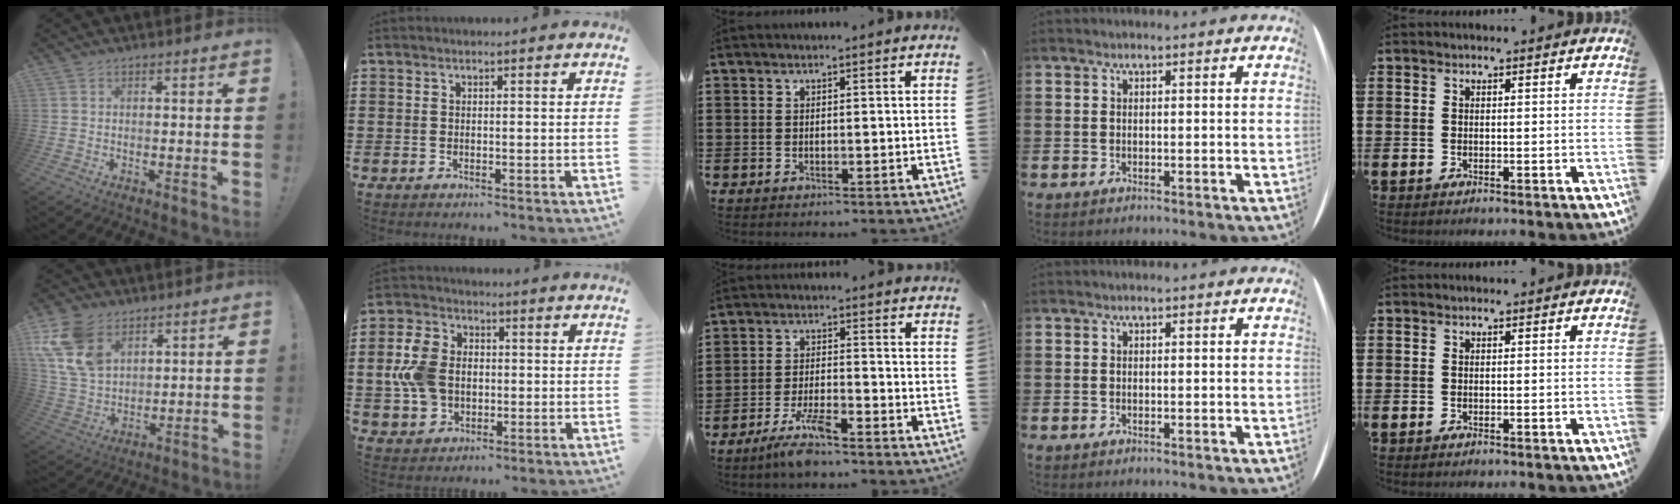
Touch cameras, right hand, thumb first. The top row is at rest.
{"thumb": {"total": 15.0, "force": [7.9, 10.0, 7.9], "torque": [-0.173, -0.035, 0.156]}, "index": {"total": 8.2, "force": [-0.3, 6.4, 5.2], "torque": [-0.141, 0.011, -0.011]}, "middle": {"total": 5.7, "force": [-4.3, 0.7, 3.8], "torque": [-0.079, -0.007, -0.081]}}